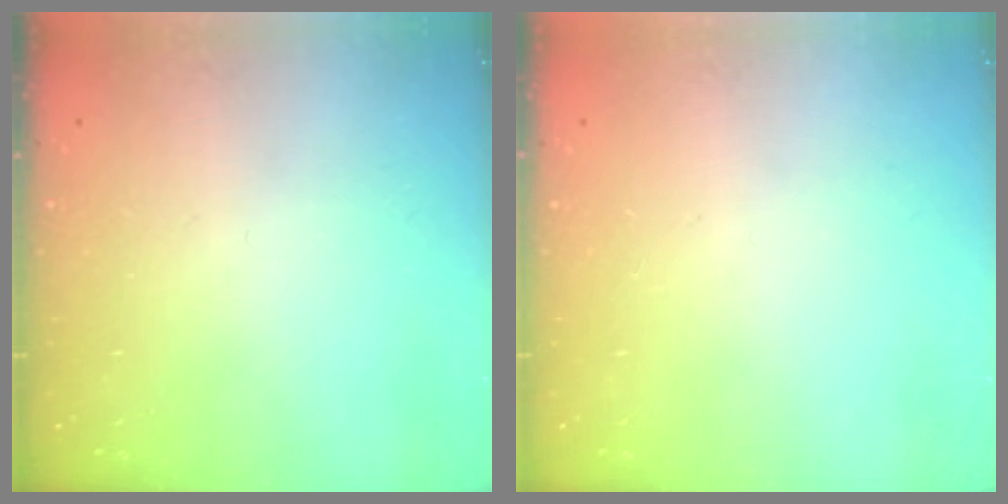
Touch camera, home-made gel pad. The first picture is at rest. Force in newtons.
{"total": 0.0}